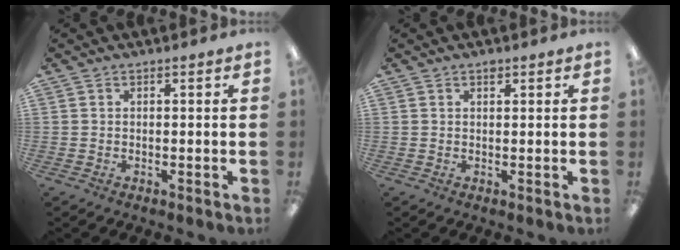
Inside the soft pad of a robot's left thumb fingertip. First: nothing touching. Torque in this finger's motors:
{"motor_torque": [0.55, 0.22, 0.89, -0.24, 0.00]}